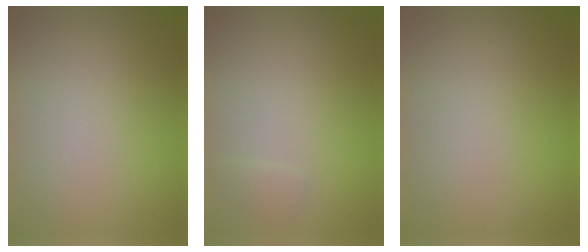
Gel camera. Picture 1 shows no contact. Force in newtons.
{"total": 0.6, "press": 0.6, "slide": 0.0}
{"total": 0.0}